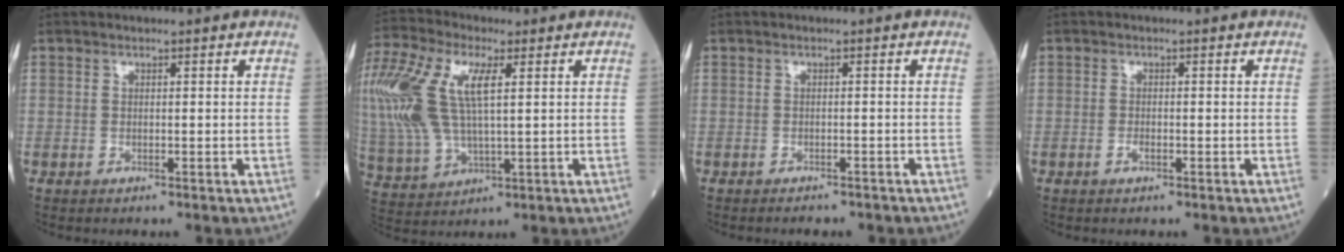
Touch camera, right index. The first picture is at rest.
{"total": 21.7, "force": [5.9, 9.6, 18.6], "torque": [-0.467, 0.031, 0.112]}
{"total": 2.8, "force": [-2.5, 0.8, 0.9], "torque": [-0.014, -0.004, -0.027]}
{"total": 0.9, "force": [-0.5, 0.3, 0.6], "torque": [-0.010, 0.001, -0.008]}